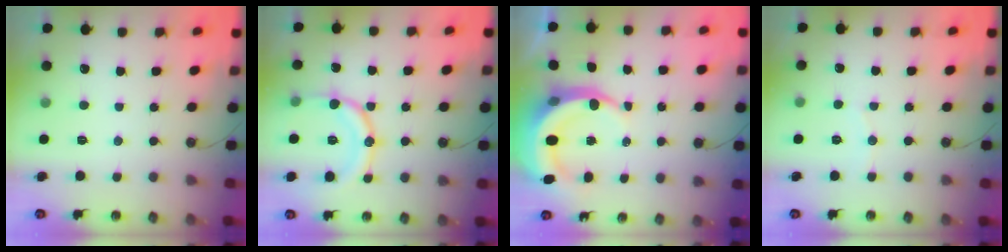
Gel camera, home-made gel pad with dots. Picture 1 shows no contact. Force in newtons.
{"total": 14.1, "press": 14.1, "slide": 0.5}
{"total": 9.3, "press": 9.1, "slide": 2.0}
{"total": 4.0, "press": 4.0, "slide": 0.4}